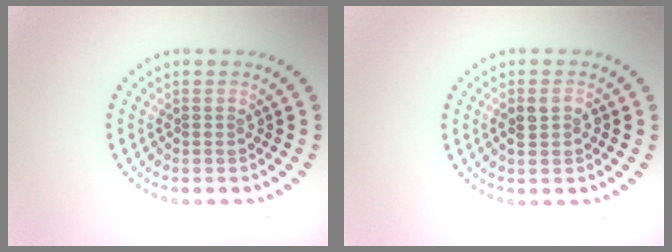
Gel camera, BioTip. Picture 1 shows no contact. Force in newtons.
{"total": 2.0, "press": 2.0, "slide": 0.3}